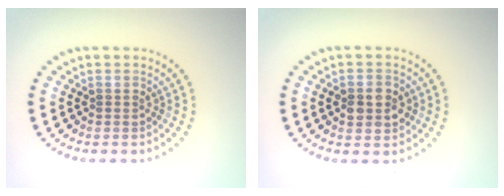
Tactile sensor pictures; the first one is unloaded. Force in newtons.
{"total": 2.9, "press": 2.9, "slide": 0.2}